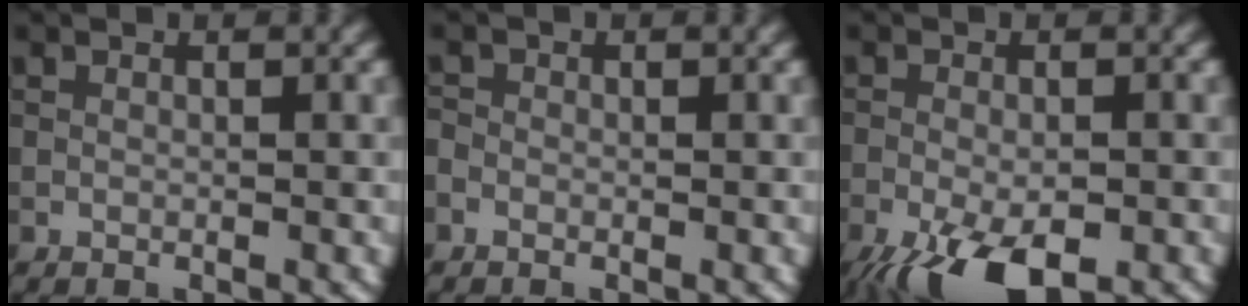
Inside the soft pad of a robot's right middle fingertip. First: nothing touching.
{"total": 0.9, "force": [-0.4, 0.8, 0.2], "torque": [-0.006, -0.003, -0.010]}
{"total": 8.0, "force": [-4.7, 3.0, 5.8], "torque": [-0.106, -0.018, -0.079]}